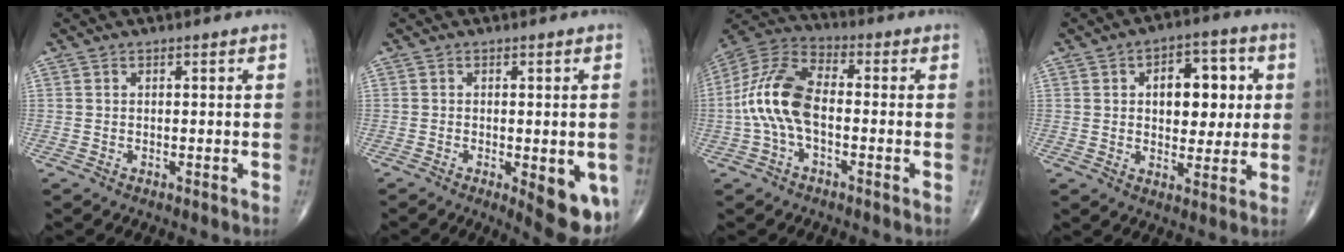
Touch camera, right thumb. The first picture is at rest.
{"total": 9.2, "force": [-2.9, 3.2, 8.0], "torque": [-0.084, -0.010, -0.032]}
{"total": 12.9, "force": [-1.6, 6.7, 10.9], "torque": [-0.233, 0.037, -0.040]}
{"total": 11.9, "force": [2.2, 7.1, 9.2], "torque": [-0.083, 0.004, 0.033]}